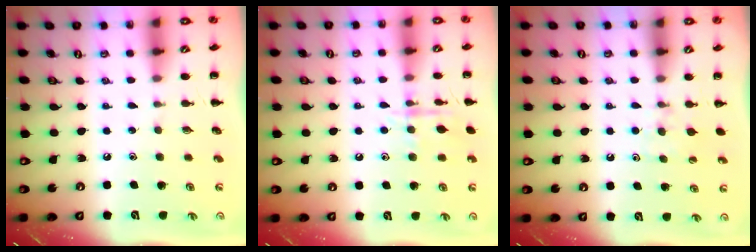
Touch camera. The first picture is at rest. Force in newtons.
{"total": 9.9, "press": 9.8, "slide": 0.7}
{"total": 5.7, "press": 5.4, "slide": 1.9}